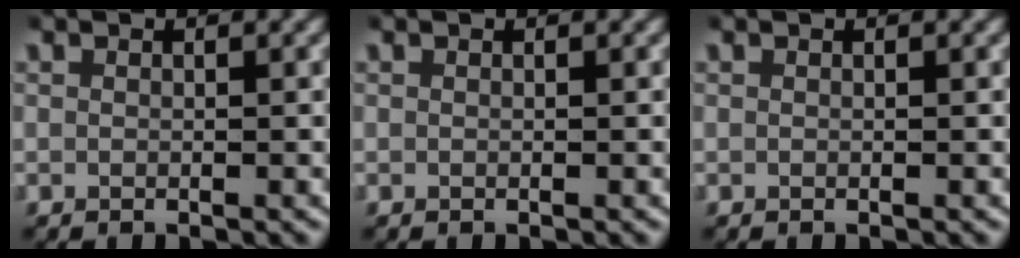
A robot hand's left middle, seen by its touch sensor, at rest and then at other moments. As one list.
[{"total": 0.0}, {"total": 0.0}]